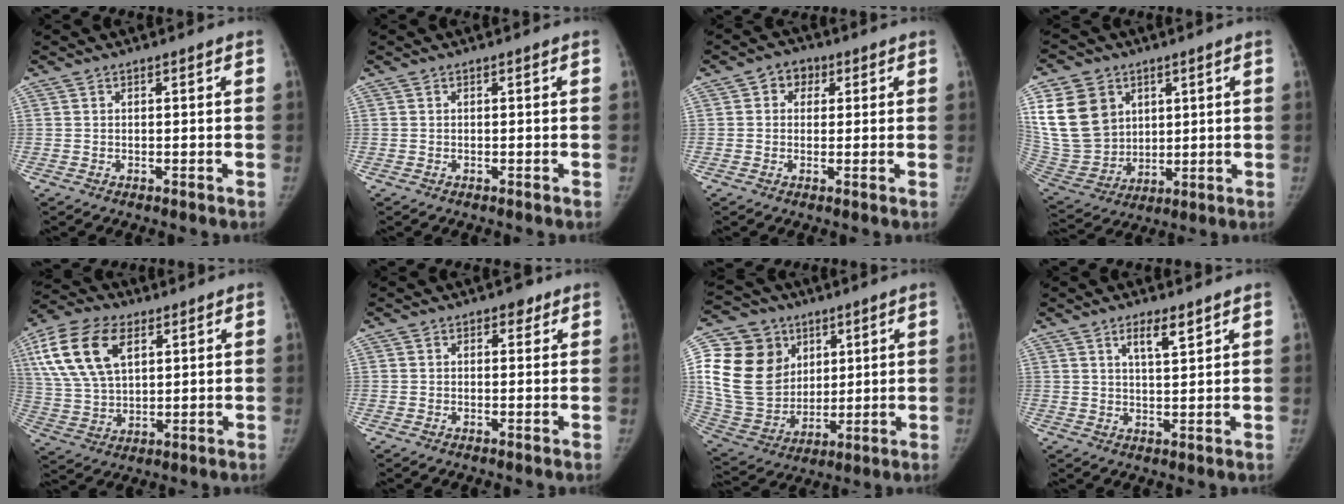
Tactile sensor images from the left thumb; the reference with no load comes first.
{"total": 0.0}
{"total": 4.3, "force": [1.4, 3.5, 1.9], "torque": [-0.003, 0.002, 0.016]}
{"total": 18.5, "force": [6.7, 14.4, 9.4], "torque": [-0.172, -0.012, 0.148]}
{"total": 16.8, "force": [6.7, 9.8, 11.9], "torque": [-0.228, -0.004, 0.128]}
{"total": 2.4, "force": [1.2, 1.7, 1.1], "torque": [-0.001, -0.003, 0.013]}
{"total": 21.1, "force": [6.3, 17.0, 10.8], "torque": [-0.199, 0.000, 0.134]}
{"total": 4.9, "force": [3.1, 1.4, 3.6], "torque": [-0.054, -0.022, 0.054]}